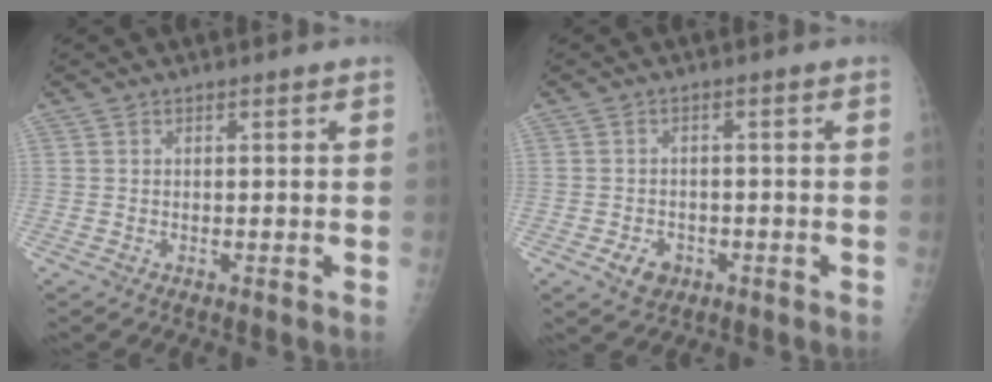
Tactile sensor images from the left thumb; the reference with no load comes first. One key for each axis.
{"total": 3.8, "fx": -1.8, "fy": 2.7, "fz": 1.9, "tx": -0.021, "ty": 0.012, "tz": -0.021}